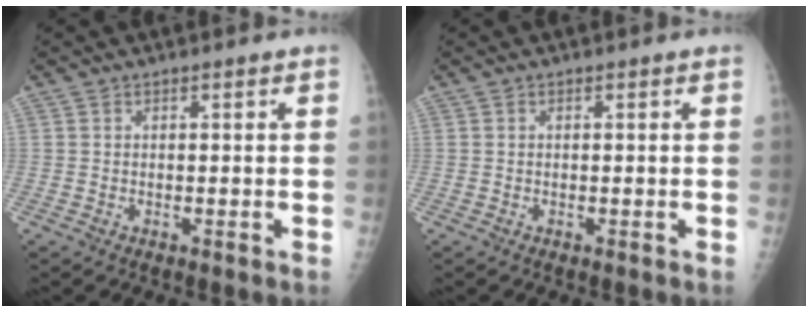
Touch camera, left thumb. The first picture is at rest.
{"total": 0.0}